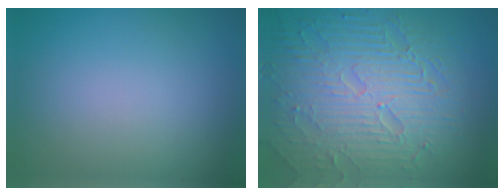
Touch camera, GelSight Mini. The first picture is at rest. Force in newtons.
{"total": 10.1, "press": 6.6, "slide": 7.6}